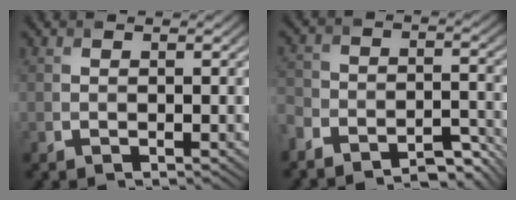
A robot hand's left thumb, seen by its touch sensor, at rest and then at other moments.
{"total": 8.4, "force": [-7.6, 2.6, 2.5], "torque": [-0.047, 0.003, -0.130]}